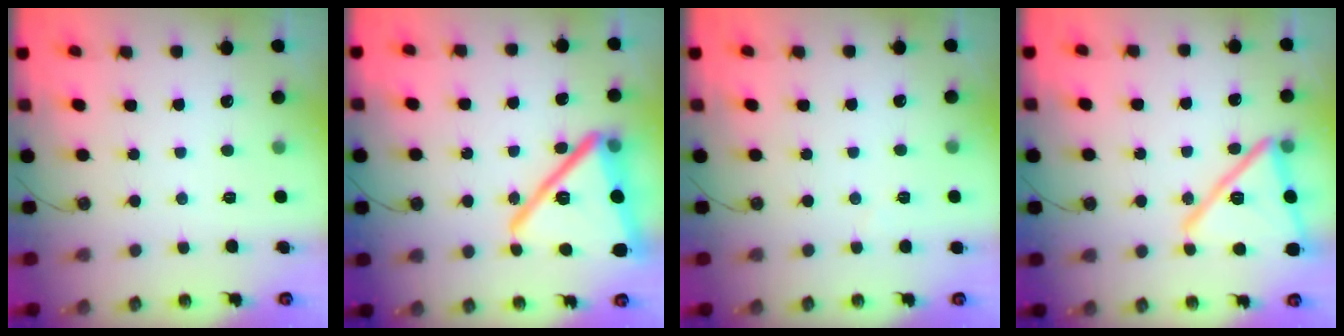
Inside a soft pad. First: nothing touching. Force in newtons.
{"total": 24.8, "press": 24.7, "slide": 2.2}
{"total": 3.0, "press": 2.0, "slide": 2.2}
{"total": 19.4, "press": 19.3, "slide": 1.1}